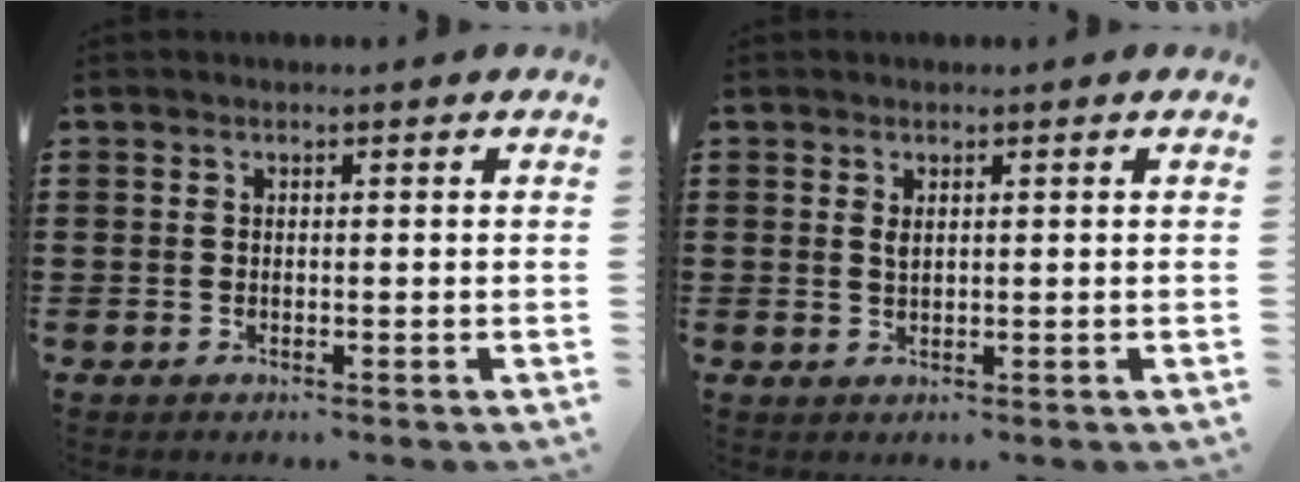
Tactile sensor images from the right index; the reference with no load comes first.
{"total": 1.2, "force": [0.5, 0.5, 0.9], "torque": [-0.021, 0.004, 0.008]}